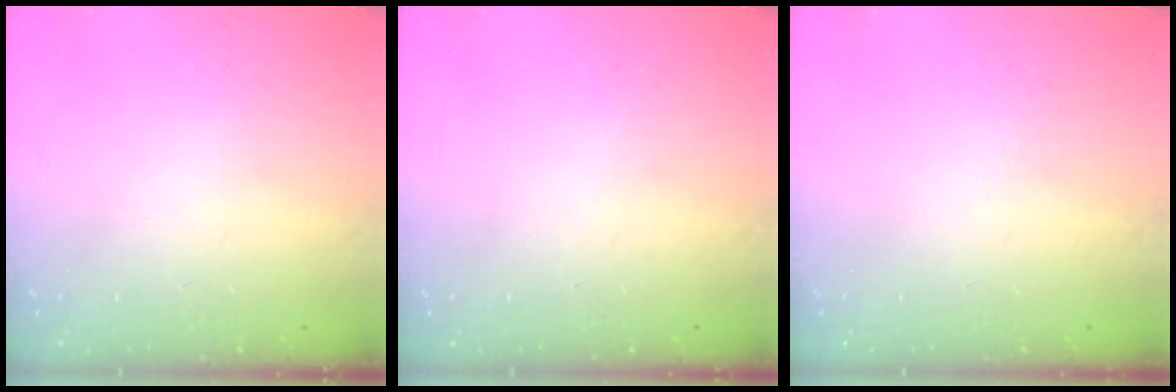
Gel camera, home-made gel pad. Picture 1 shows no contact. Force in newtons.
{"total": 0.0}
{"total": 0.0}